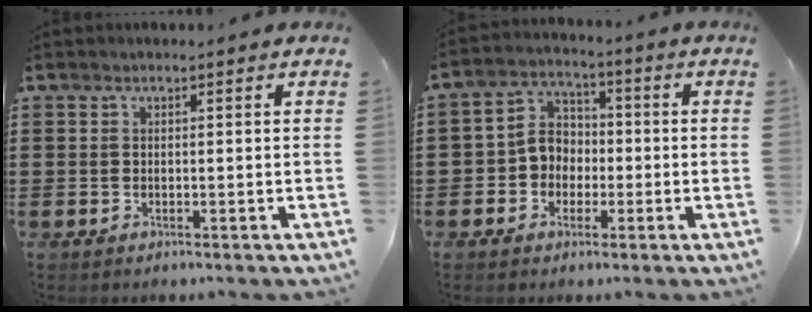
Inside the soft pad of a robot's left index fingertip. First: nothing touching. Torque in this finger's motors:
{"motor_torque": [1.11, 1.03, 0.19, 0.07]}